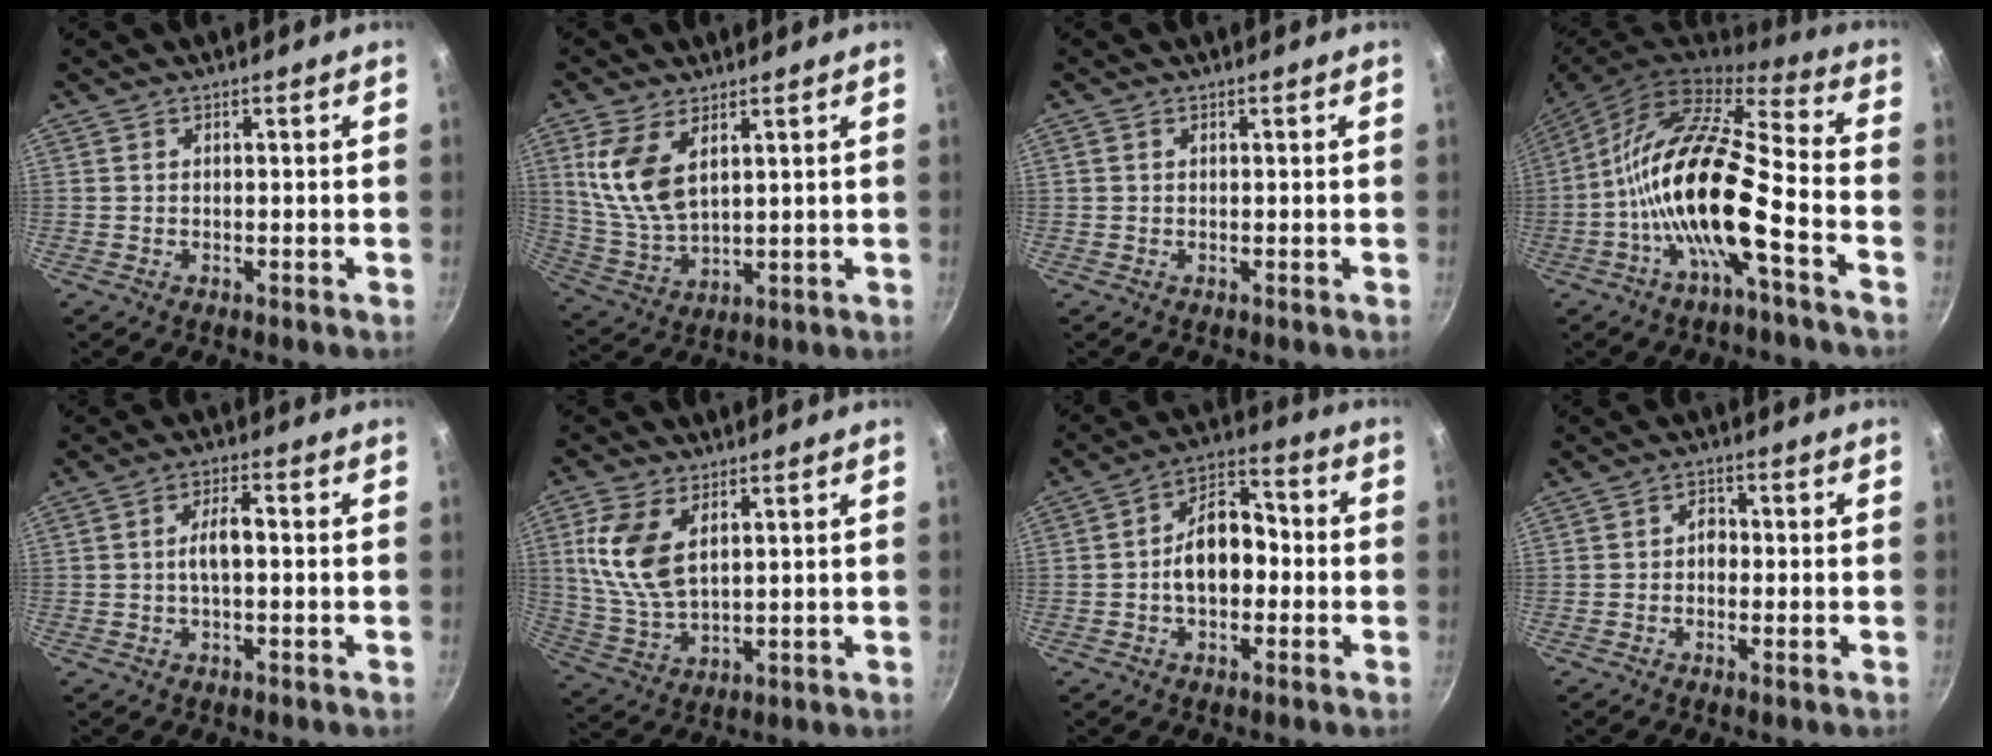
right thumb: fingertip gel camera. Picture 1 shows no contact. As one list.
[{"total": 10.8, "force": [4.2, 5.5, 8.3], "torque": [-0.163, -0.025, 0.095]}, {"total": 0.5, "force": [0.2, 0.4, 0.3], "torque": [-0.006, 0.003, 0.003]}, {"total": 18.9, "force": [-6.5, 5.8, 16.8], "torque": [-0.304, 0.057, -0.143]}, {"total": 4.5, "force": [-0.2, 1.8, 4.1], "torque": [-0.075, 0.019, -0.006]}, {"total": 11.1, "force": [3.6, 6.0, 8.7], "torque": [-0.174, -0.015, 0.080]}, {"total": 11.0, "force": [-1.2, 7.1, 8.2], "torque": [-0.092, 0.041, -0.033]}, {"total": 2.9, "force": [-0.4, 2.2, 1.9], "torque": [-0.020, 0.009, -0.012]}]